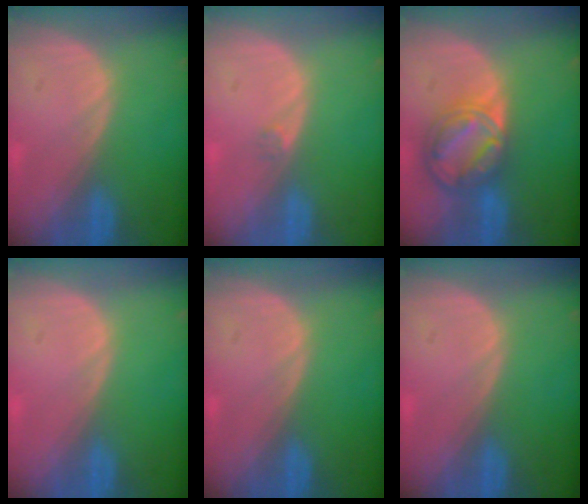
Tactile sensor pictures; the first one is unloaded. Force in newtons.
{"total": 0.8, "press": 0.7, "slide": 0.4}
{"total": 8.6, "press": 7.2, "slide": 4.6}
{"total": 0.0}
{"total": 0.0}
{"total": 0.0}